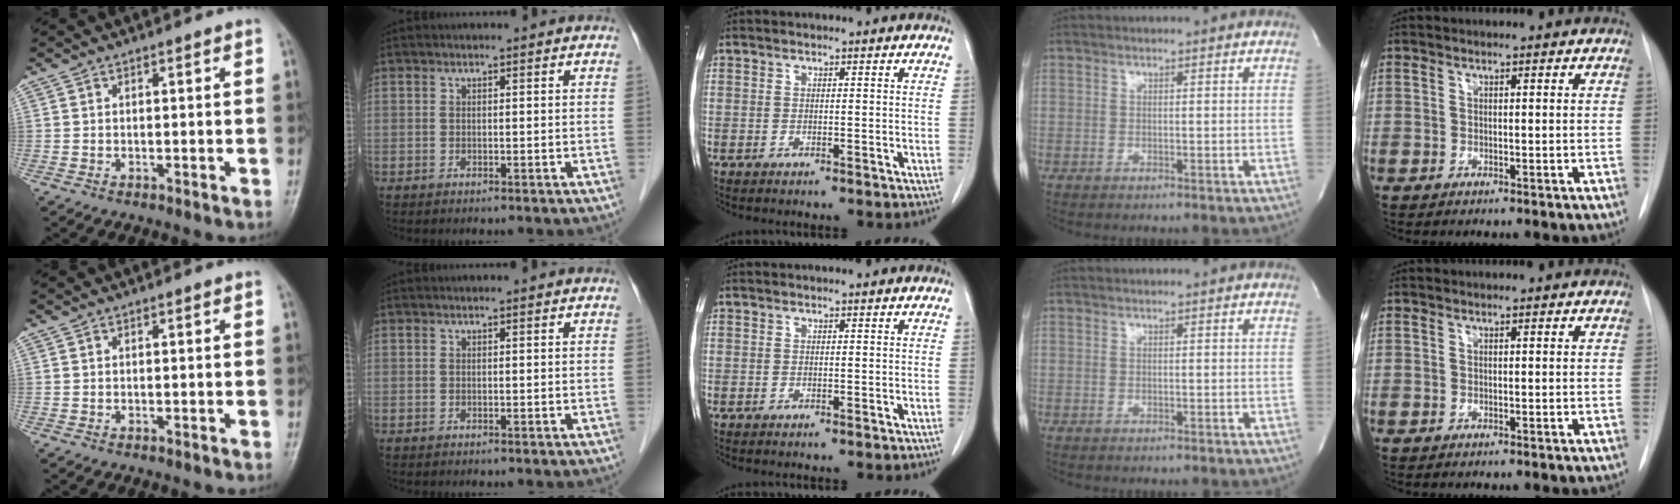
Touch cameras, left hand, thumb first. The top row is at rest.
{}